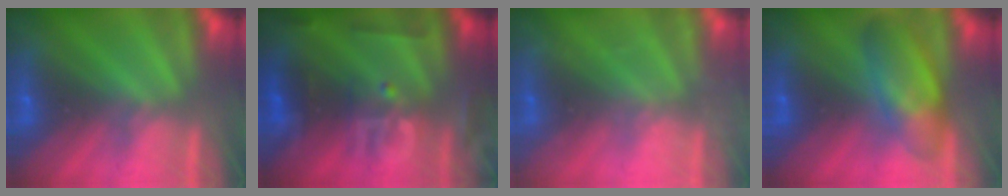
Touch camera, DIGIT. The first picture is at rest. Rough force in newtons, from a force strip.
{"total": 2.8}
{"total": 2.2}
{"total": 6.9}